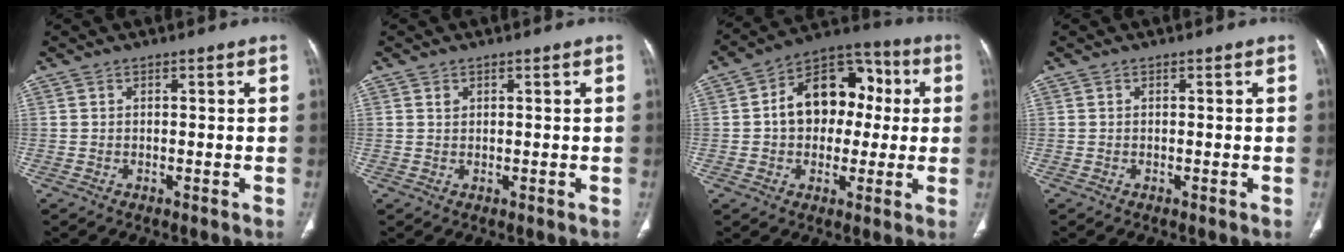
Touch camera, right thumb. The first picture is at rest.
{"total": 0.8, "force": [0.4, 0.6, 0.3], "torque": [-0.001, -0.001, 0.009]}
{"total": 15.8, "force": [1.3, 11.5, 10.7], "torque": [-0.111, 0.037, 0.011]}
{"total": 0.0}